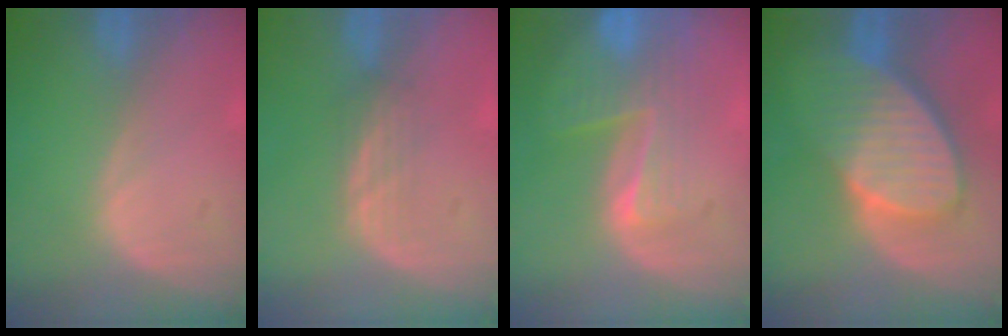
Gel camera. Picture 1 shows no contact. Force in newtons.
{"total": 2.1, "press": 2.1, "slide": 0.3}
{"total": 8.5, "press": 7.1, "slide": 4.6}
{"total": 9.1, "press": 8.1, "slide": 4.0}